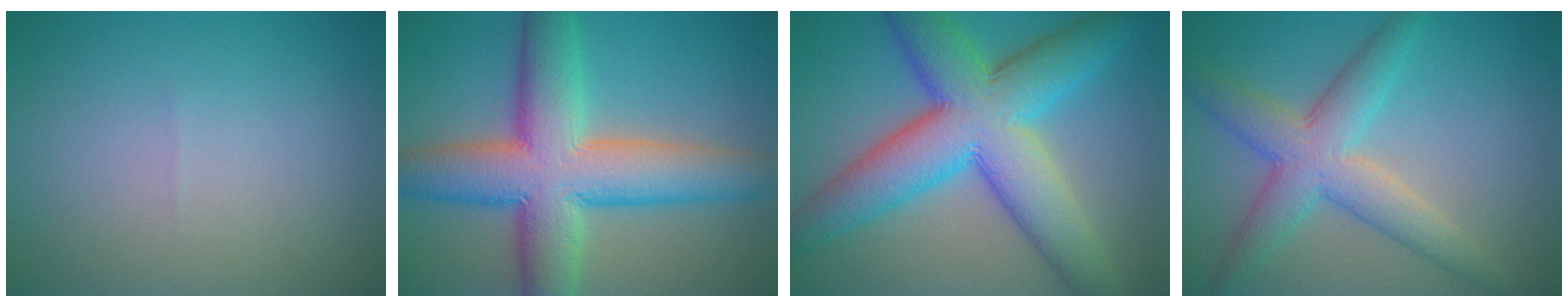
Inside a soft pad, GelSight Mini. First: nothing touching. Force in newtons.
{"total": 11.2, "press": 11.1, "slide": 0.8}
{"total": 11.8, "press": 11.8, "slide": 0.0}
{"total": 5.8, "press": 5.8, "slide": 0.4}